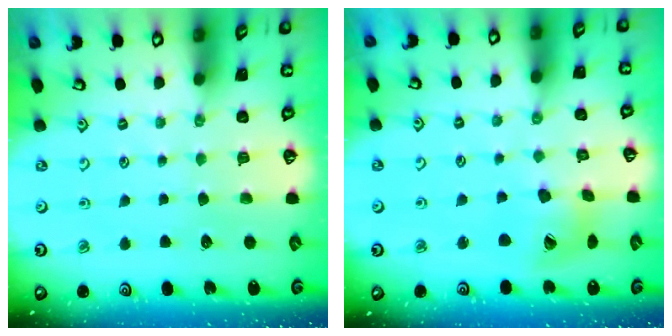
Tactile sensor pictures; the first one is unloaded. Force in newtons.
{"total": 13.3, "press": 13.2, "slide": 1.7}